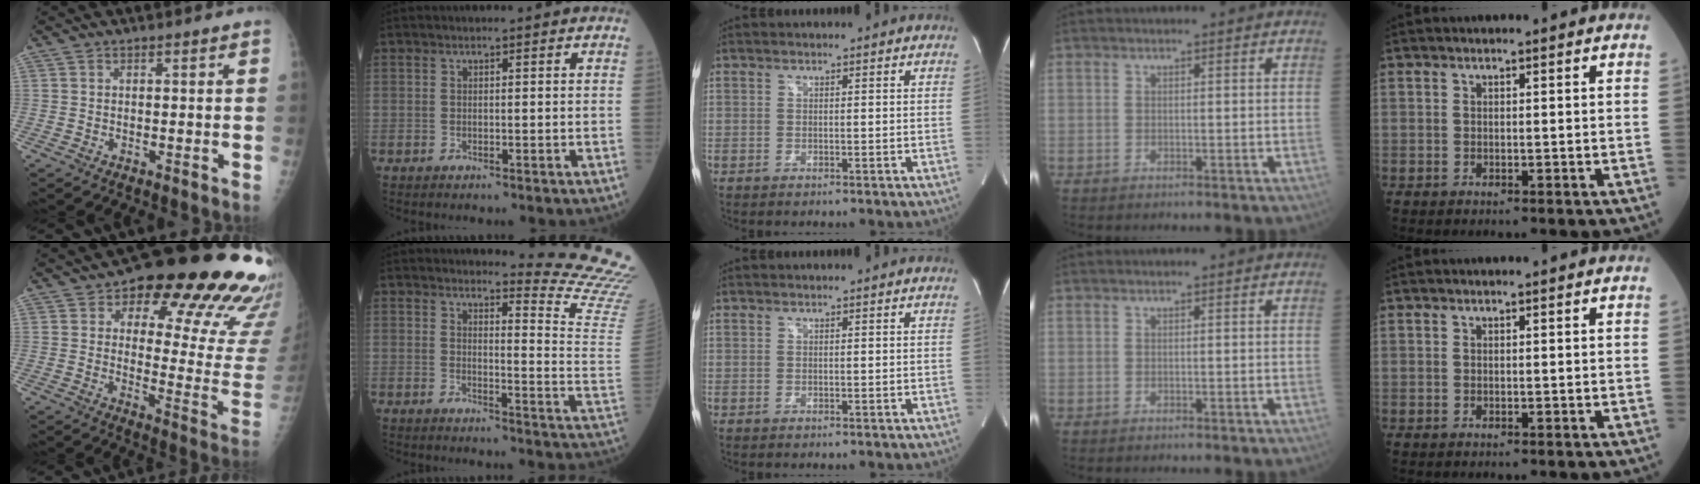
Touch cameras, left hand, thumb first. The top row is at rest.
{"thumb": {"total": 23.8, "force": [15.1, 9.9, 15.5], "torque": [-0.139, -0.074, 0.183]}, "index": {"total": 13.1, "force": [12.8, -2.6, 0.1], "torque": [-0.001, -0.175, 0.120]}}